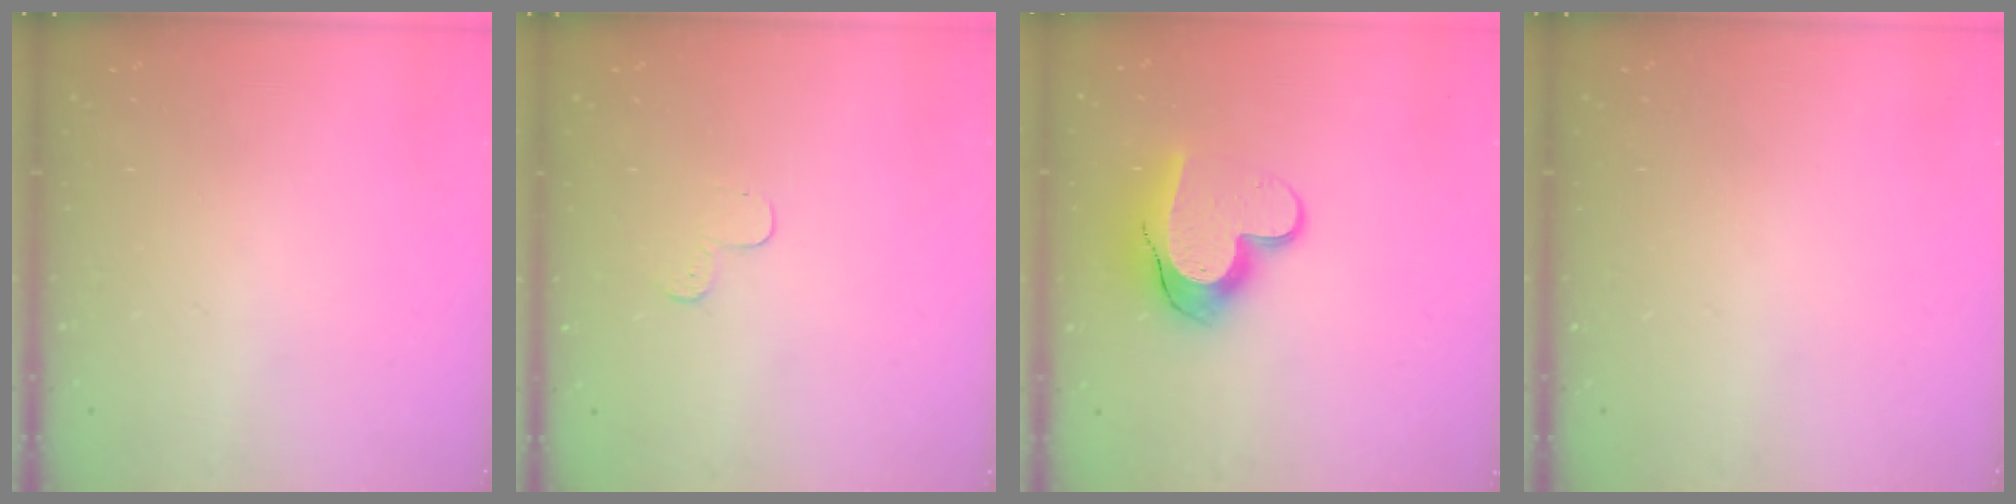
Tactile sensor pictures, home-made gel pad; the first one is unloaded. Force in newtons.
{"total": 3.2, "press": 3.2, "slide": 0.3}
{"total": 12.4, "press": 12.3, "slide": 1.1}
{"total": 0.0}